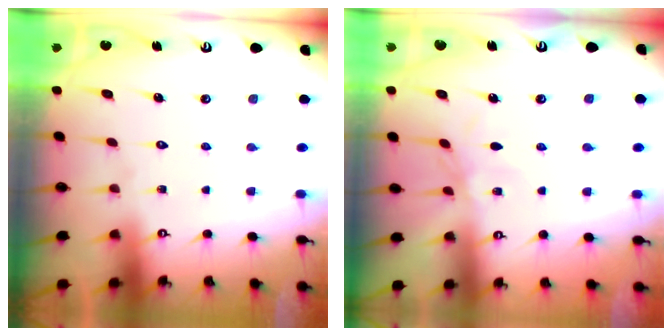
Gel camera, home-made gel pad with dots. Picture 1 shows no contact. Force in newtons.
{"total": 2.5, "press": 2.4, "slide": 0.5}